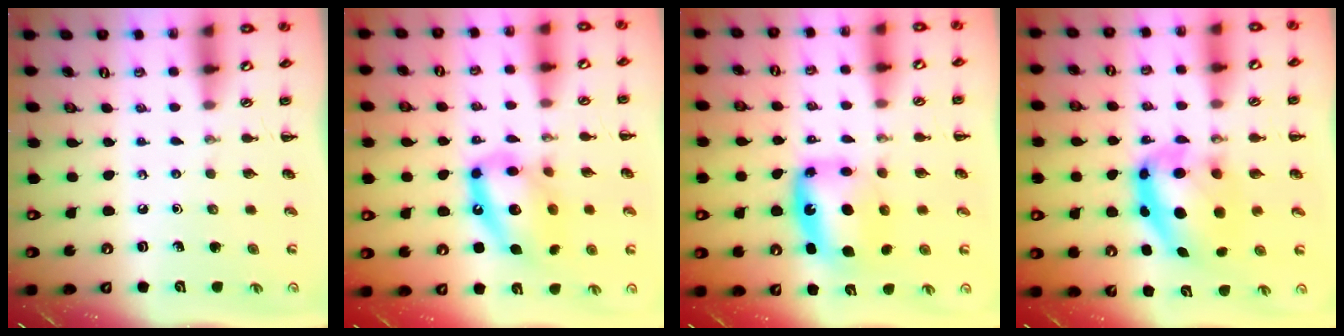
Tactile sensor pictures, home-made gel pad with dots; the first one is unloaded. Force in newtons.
{"total": 15.7, "press": 15.3, "slide": 3.2}
{"total": 8.8, "press": 8.5, "slide": 2.4}
{"total": 11.1, "press": 10.8, "slide": 2.7}